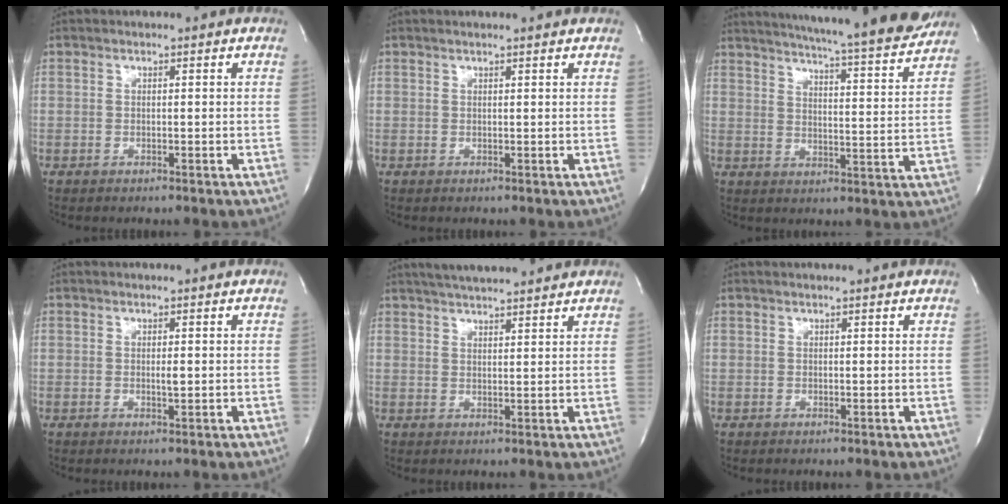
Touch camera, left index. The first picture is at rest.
{"total": 2.7, "force": [2.5, -0.1, 1.0], "torque": [-0.016, 0.014, 0.030]}
{"total": 21.4, "force": [19.5, 0.5, 8.8], "torque": [-0.139, -0.049, 0.250]}
{"total": 0.8, "force": [0.1, 0.1, 0.8], "torque": [-0.019, -0.003, 0.003]}
{"total": 9.9, "force": [8.8, 0.9, 4.3], "torque": [-0.073, 0.026, 0.127]}
{"total": 1.7, "force": [1.6, -0.1, 0.6], "torque": [-0.012, 0.011, 0.022]}